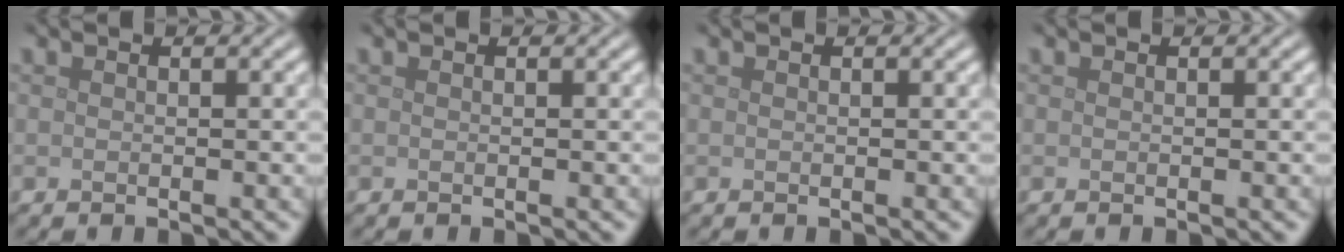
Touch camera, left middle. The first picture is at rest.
{"total": 0.0}
{"total": 0.0}
{"total": 0.0}